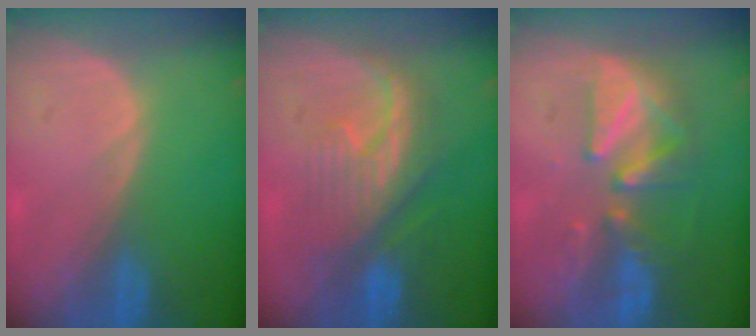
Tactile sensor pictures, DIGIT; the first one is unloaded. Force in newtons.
{"total": 7.9, "press": 7.9, "slide": 1.1}
{"total": 8.0, "press": 7.9, "slide": 1.5}